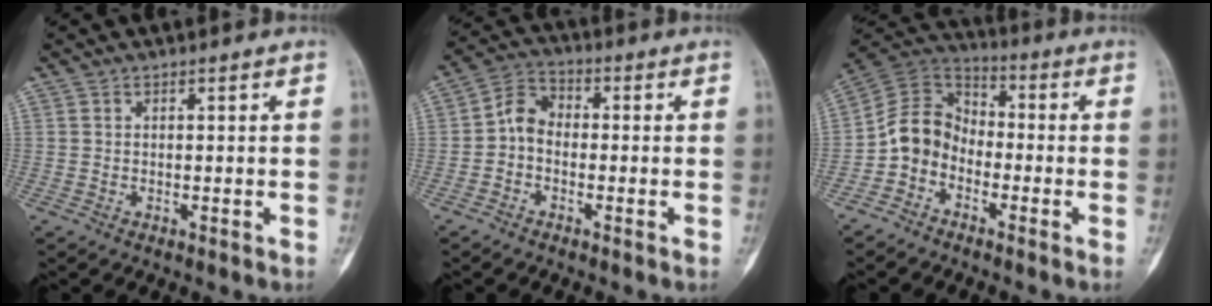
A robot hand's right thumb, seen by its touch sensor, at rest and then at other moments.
{"total": 5.6, "force": [-1.1, 4.2, 3.6], "torque": [-0.050, 0.023, -0.038]}
{"total": 9.4, "force": [-3.5, 7.6, 4.4], "torque": [-0.068, 0.060, -0.084]}